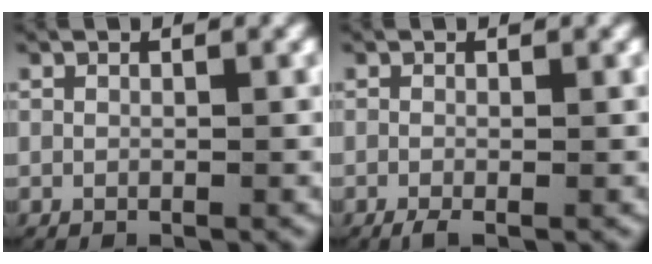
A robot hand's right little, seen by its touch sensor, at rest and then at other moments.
{"total": 1.4, "force": [-0.9, 0.3, 1.0], "torque": [-0.021, -0.007, -0.013]}